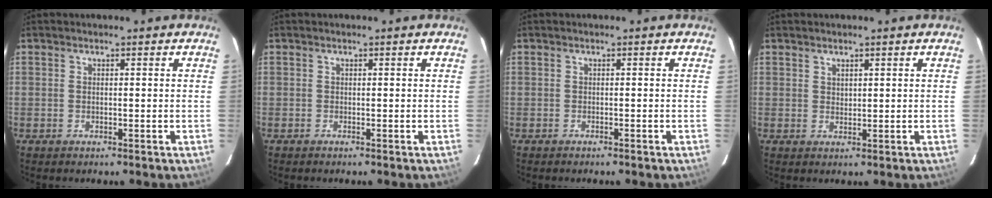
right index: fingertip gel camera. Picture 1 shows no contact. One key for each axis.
{"total": 0.0}
{"total": 0.5, "fx": -0.5, "fy": 0.1, "fz": 0.1, "tx": -0.002, "ty": 0.001, "tz": -0.009}
{"total": 1.3, "fx": 1.0, "fy": 0.7, "fz": 0.4, "tx": -0.003, "ty": 0.002, "tz": 0.018}